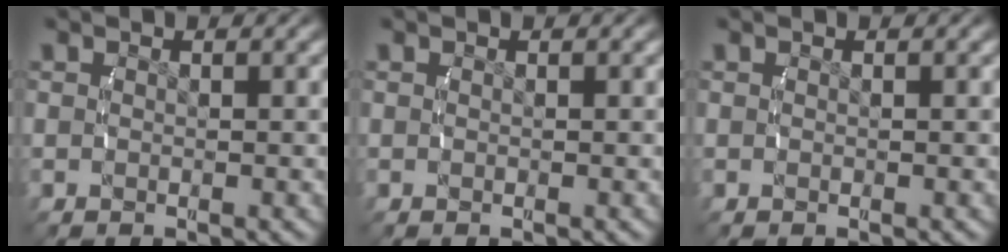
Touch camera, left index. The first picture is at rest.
{"total": 0.0}
{"total": 0.0}